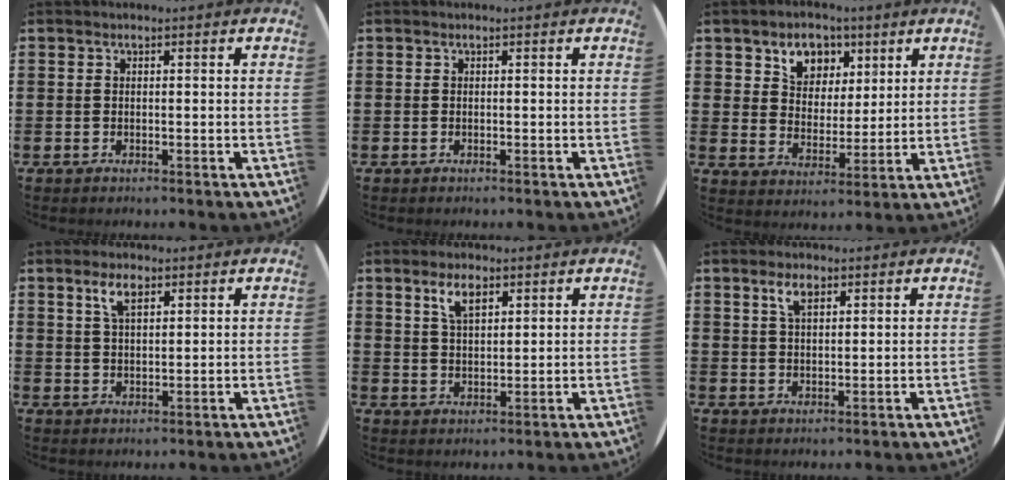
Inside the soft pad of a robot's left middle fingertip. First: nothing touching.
{"total": 0.0}
{"total": 5.9, "force": [3.9, 4.3, 1.1], "torque": [-0.023, -0.002, 0.065]}
{"total": 3.9, "force": [2.4, 1.5, 2.6], "torque": [-0.050, 0.006, 0.040]}
{"total": 4.3, "force": [2.7, 1.8, 2.8], "torque": [-0.054, 0.006, 0.047]}
{"total": 3.0, "force": [1.9, 1.2, 2.1], "torque": [-0.038, 0.004, 0.030]}